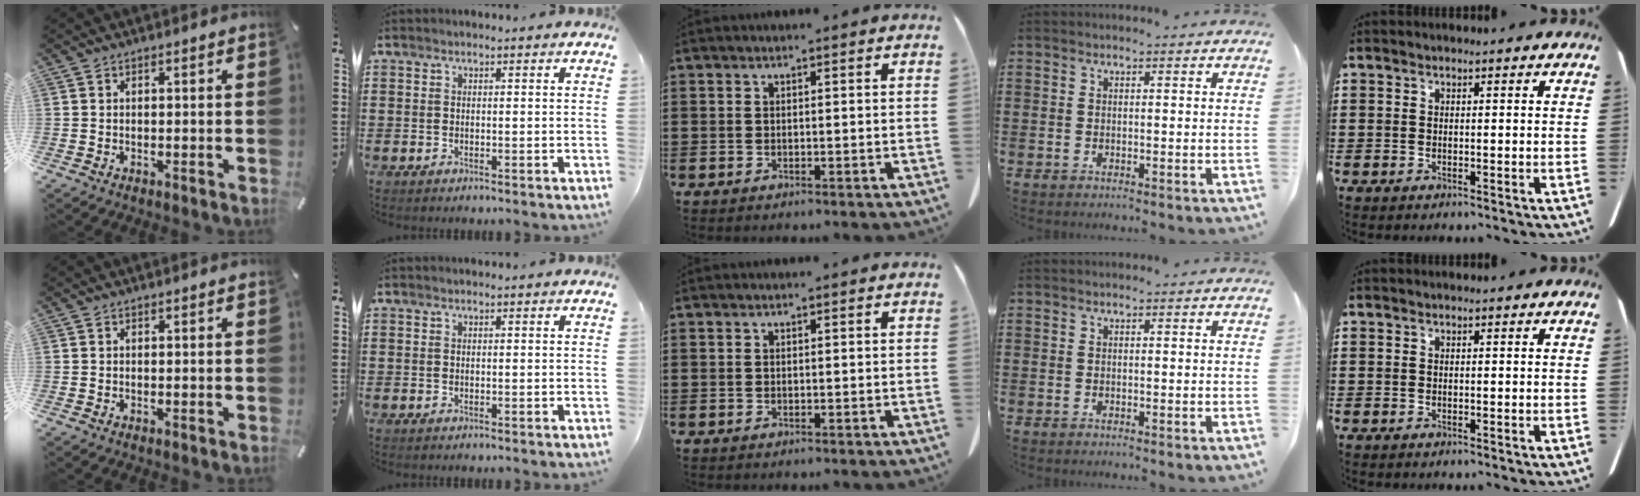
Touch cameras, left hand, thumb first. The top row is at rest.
{}